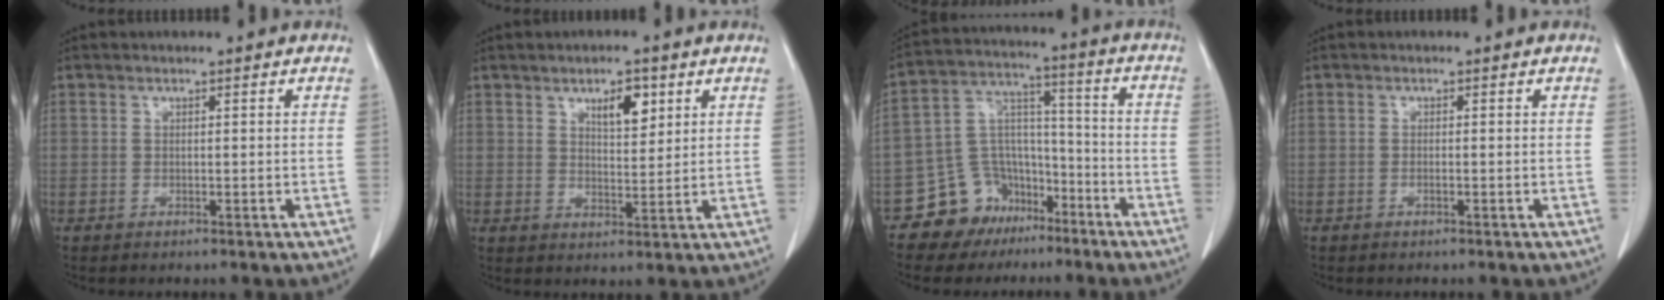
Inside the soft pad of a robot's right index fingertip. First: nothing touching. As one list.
[{"total": 5.1, "force": [2.6, 1.9, 3.9], "torque": [-0.066, -0.001, 0.046]}, {"total": 11.1, "force": [-7.2, 8.2, 2.1], "torque": [-0.040, 0.073, -0.114]}, {"total": 0.6, "force": [-0.3, 0.1, 0.5], "torque": [-0.011, 0.001, -0.005]}]